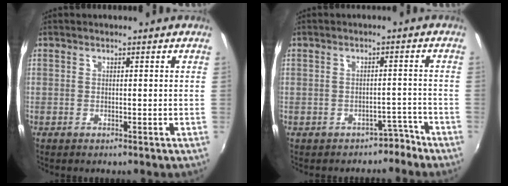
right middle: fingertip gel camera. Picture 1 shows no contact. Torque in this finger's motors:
{"motor_torque": [-1.03, -0.09, -0.30, -0.12]}